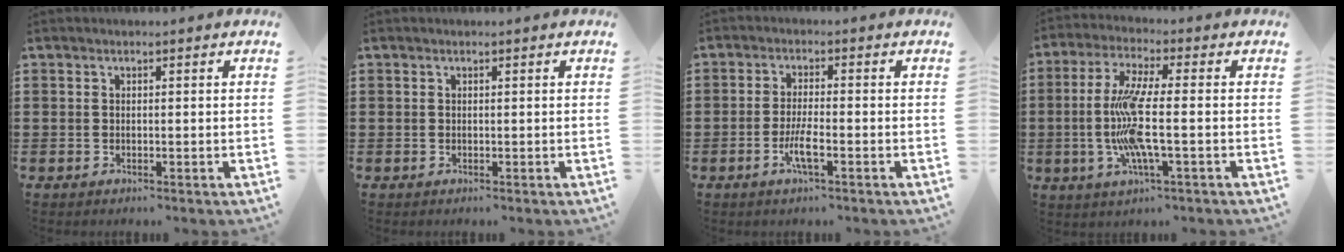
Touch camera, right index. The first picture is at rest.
{"total": 0.0}
{"total": 4.2, "force": [-1.8, 0.6, 3.7], "torque": [-0.074, -0.005, -0.035]}
{"total": 10.3, "force": [-1.6, 1.6, 10.0], "torque": [-0.220, -0.019, -0.038]}